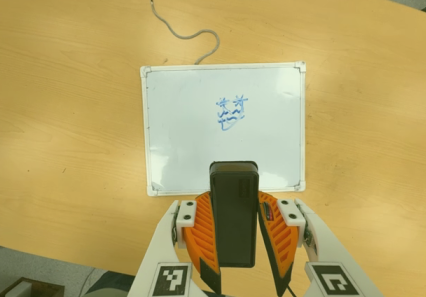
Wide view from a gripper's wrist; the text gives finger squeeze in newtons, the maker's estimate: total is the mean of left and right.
{"total": 9.1, "left": 7.2, "right": 11.0}